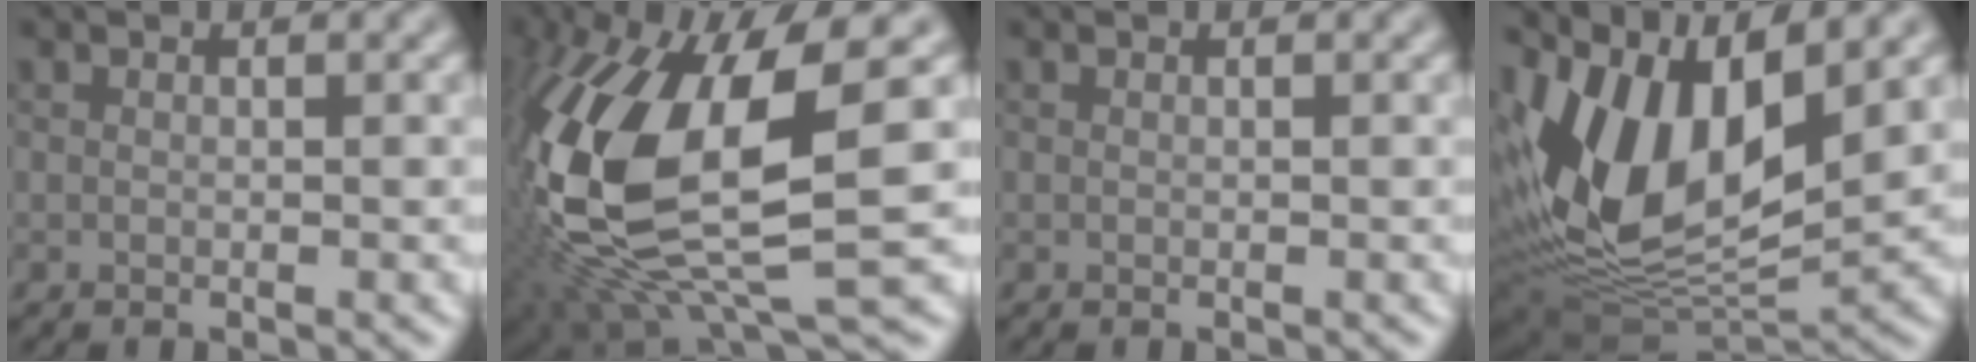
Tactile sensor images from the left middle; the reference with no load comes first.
{"total": 14.1, "force": [0.5, 5.9, 12.7], "torque": [-0.286, -0.014, 0.017]}
{"total": 0.0}
{"total": 12.2, "force": [3.2, 6.3, 9.9], "torque": [-0.202, 0.005, 0.059]}